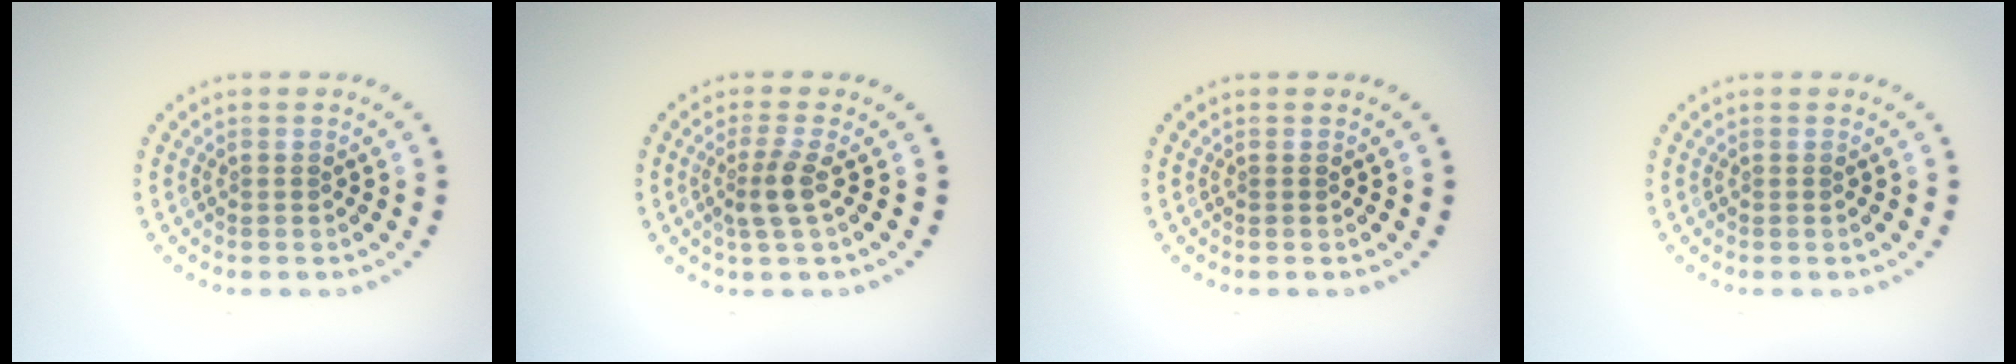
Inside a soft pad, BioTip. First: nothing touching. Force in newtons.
{"total": 2.3, "press": 1.7, "slide": 1.5}
{"total": 0.0}
{"total": 0.0}